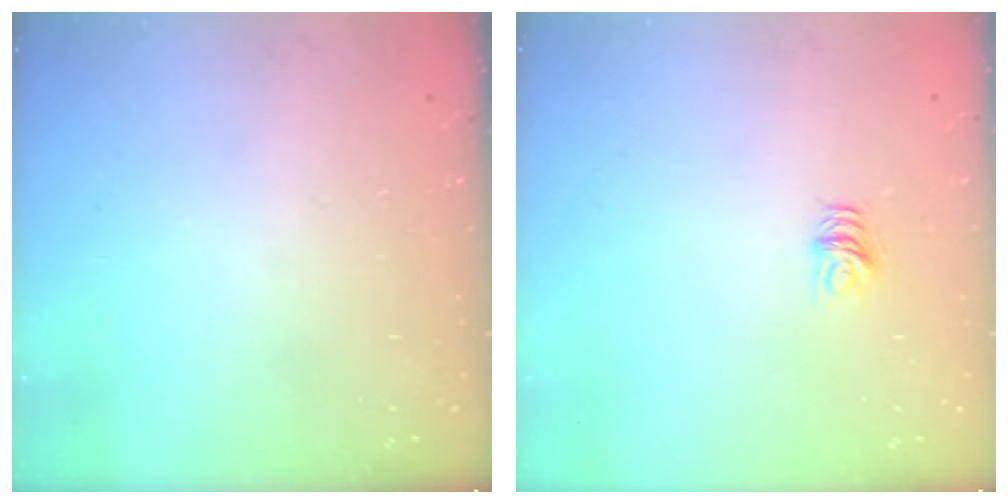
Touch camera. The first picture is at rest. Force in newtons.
{"total": 5.1, "press": 5.1, "slide": 0.5}